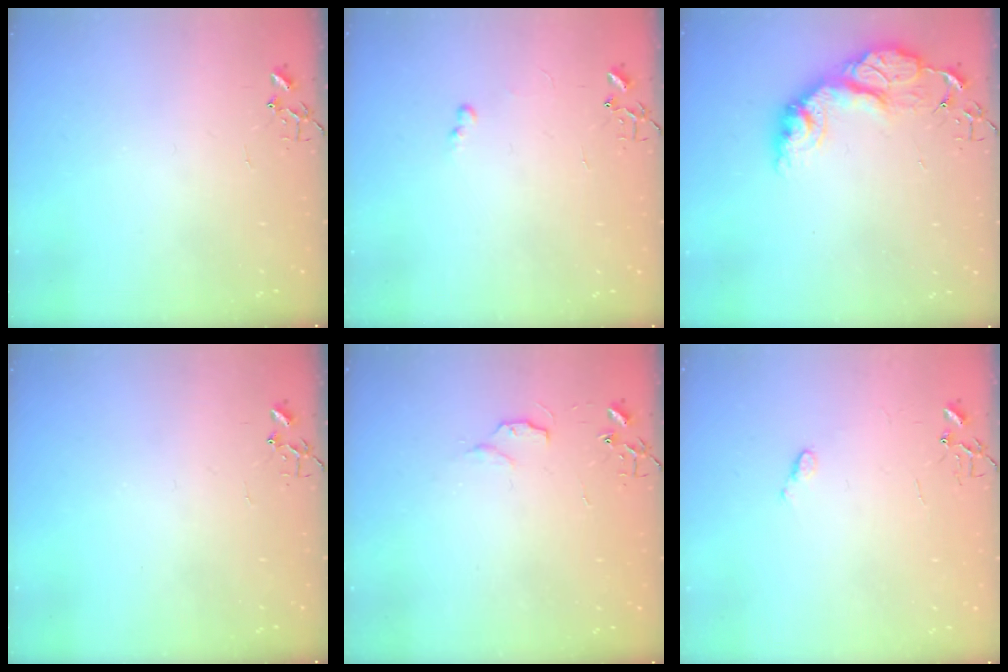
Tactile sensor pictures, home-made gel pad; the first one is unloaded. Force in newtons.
{"total": 4.4, "press": 4.4, "slide": 0.5}
{"total": 16.3, "press": 16.3, "slide": 1.2}
{"total": 0.0}
{"total": 5.4, "press": 5.3, "slide": 0.7}
{"total": 4.8, "press": 4.8, "slide": 0.5}